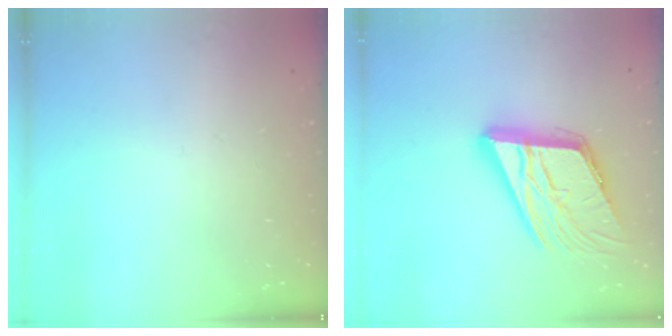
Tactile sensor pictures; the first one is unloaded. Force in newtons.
{"total": 19.1, "press": 18.9, "slide": 2.6}